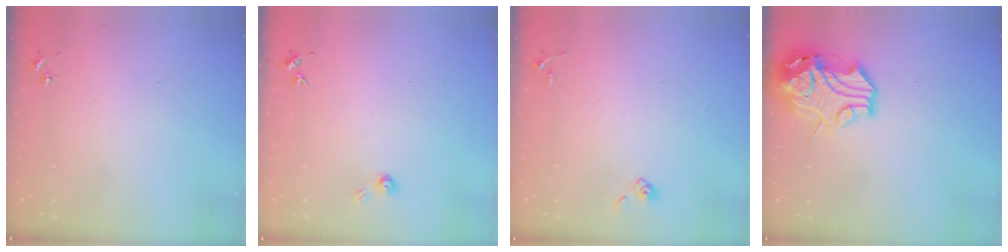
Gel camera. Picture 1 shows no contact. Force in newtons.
{"total": 4.0, "press": 4.0, "slide": 0.4}
{"total": 4.0, "press": 4.0, "slide": 0.4}
{"total": 15.4, "press": 15.3, "slide": 2.0}